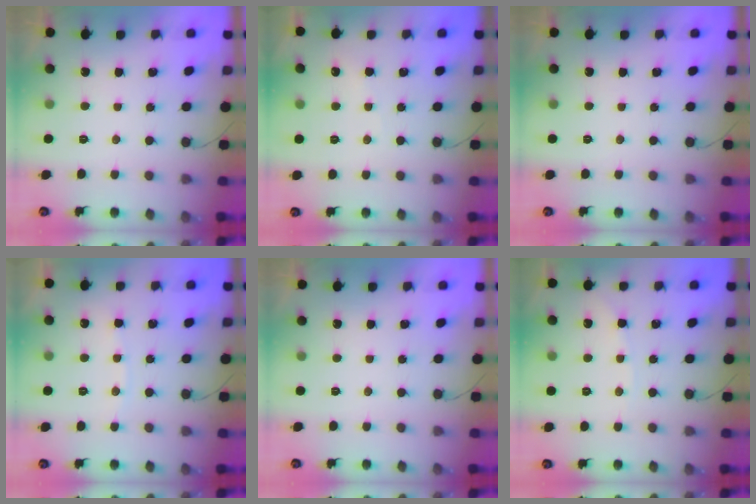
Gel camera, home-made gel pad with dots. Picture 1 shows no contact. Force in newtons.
{"total": 1.8, "press": 1.7, "slide": 0.4}
{"total": 0.0}
{"total": 3.0, "press": 3.0, "slide": 0.4}
{"total": 0.0}
{"total": 2.1, "press": 2.1, "slide": 0.3}